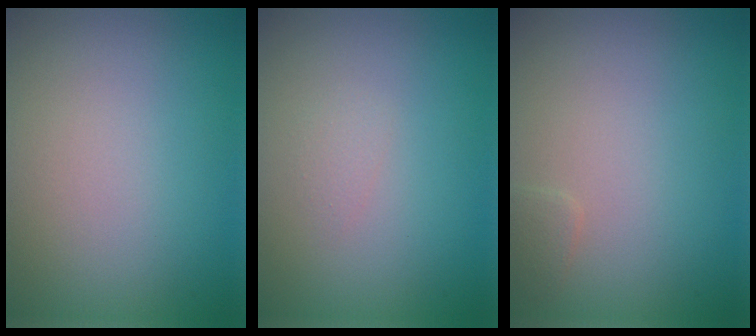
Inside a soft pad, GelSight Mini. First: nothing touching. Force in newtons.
{"total": 0.6, "press": 0.6, "slide": 0.0}
{"total": 0.8, "press": 0.8, "slide": 0.1}